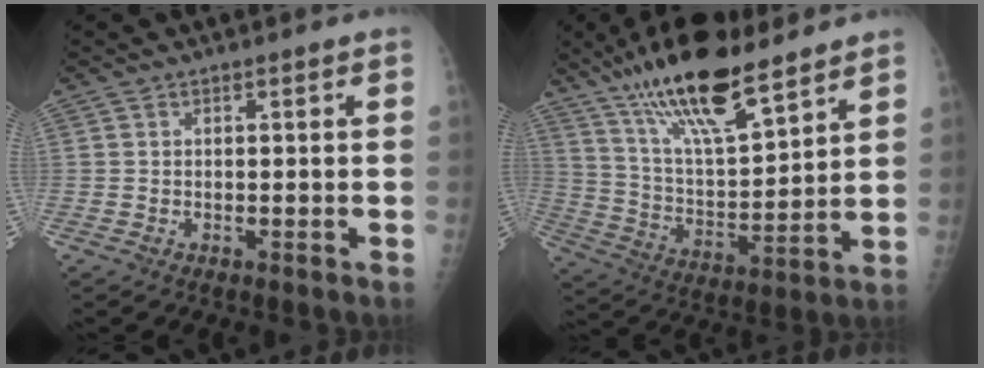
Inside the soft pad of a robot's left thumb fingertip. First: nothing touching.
{"total": 19.3, "force": [13.9, 5.4, 12.3], "torque": [-0.196, -0.062, 0.250]}